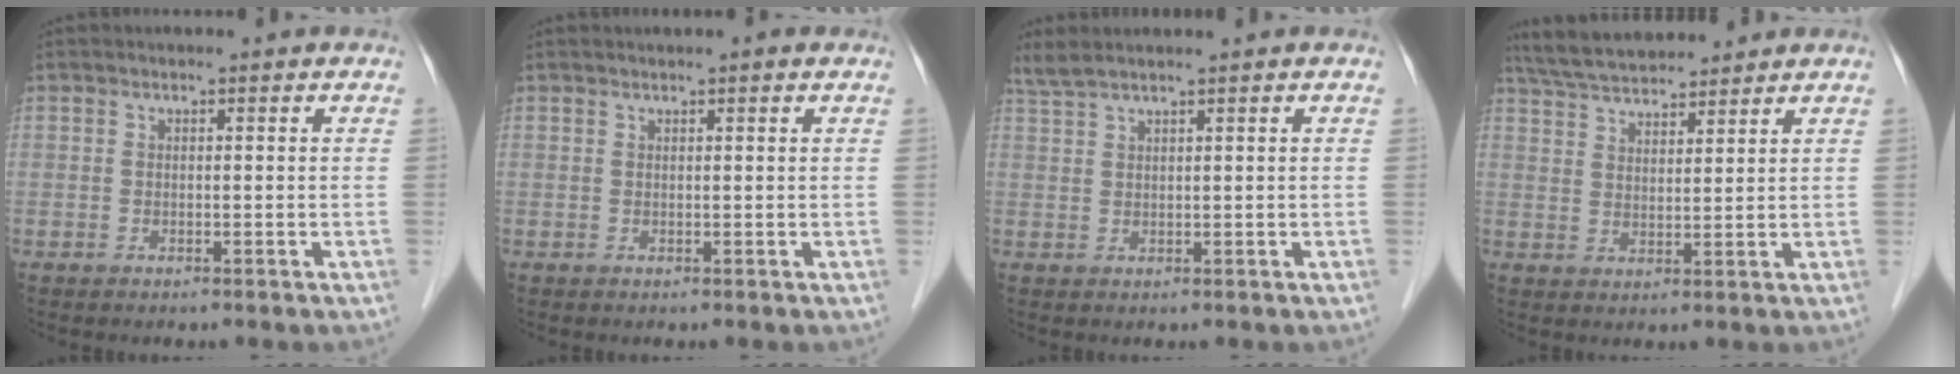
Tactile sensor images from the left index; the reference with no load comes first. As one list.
[{"total": 1.7, "force": [1.2, 0.2, 1.1], "torque": [-0.015, 0.012, 0.016]}, {"total": 3.0, "force": [2.5, -0.4, 1.6], "torque": [-0.040, 0.018, 0.057]}, {"total": 9.0, "force": [8.3, 1.6, 3.1], "torque": [-0.062, 0.026, 0.150]}]